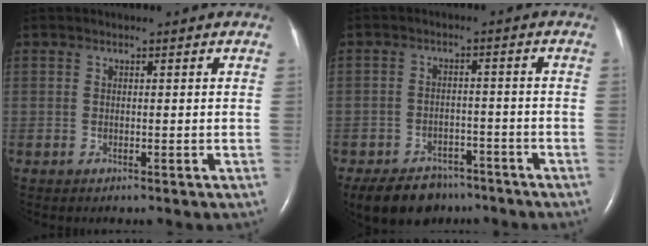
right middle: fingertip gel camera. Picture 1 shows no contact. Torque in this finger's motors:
{"motor_torque": [0.68, -0.66, 0.04, 0.01]}